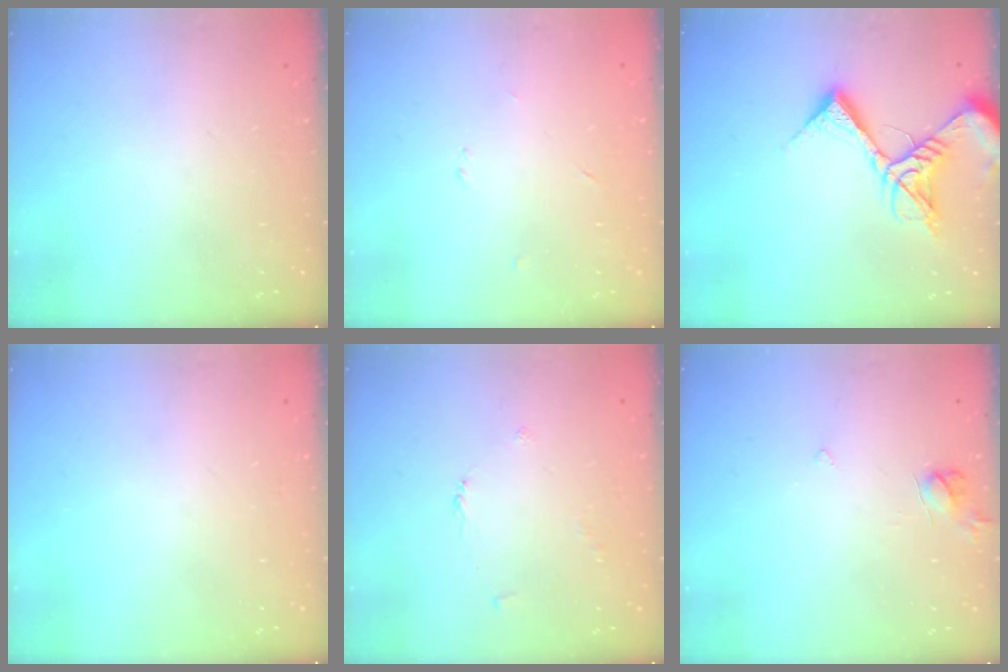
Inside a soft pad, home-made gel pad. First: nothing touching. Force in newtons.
{"total": 2.2, "press": 2.2, "slide": 0.2}
{"total": 12.7, "press": 12.7, "slide": 1.3}
{"total": 0.0}
{"total": 2.6, "press": 2.6, "slide": 0.4}
{"total": 4.5, "press": 4.5, "slide": 0.4}